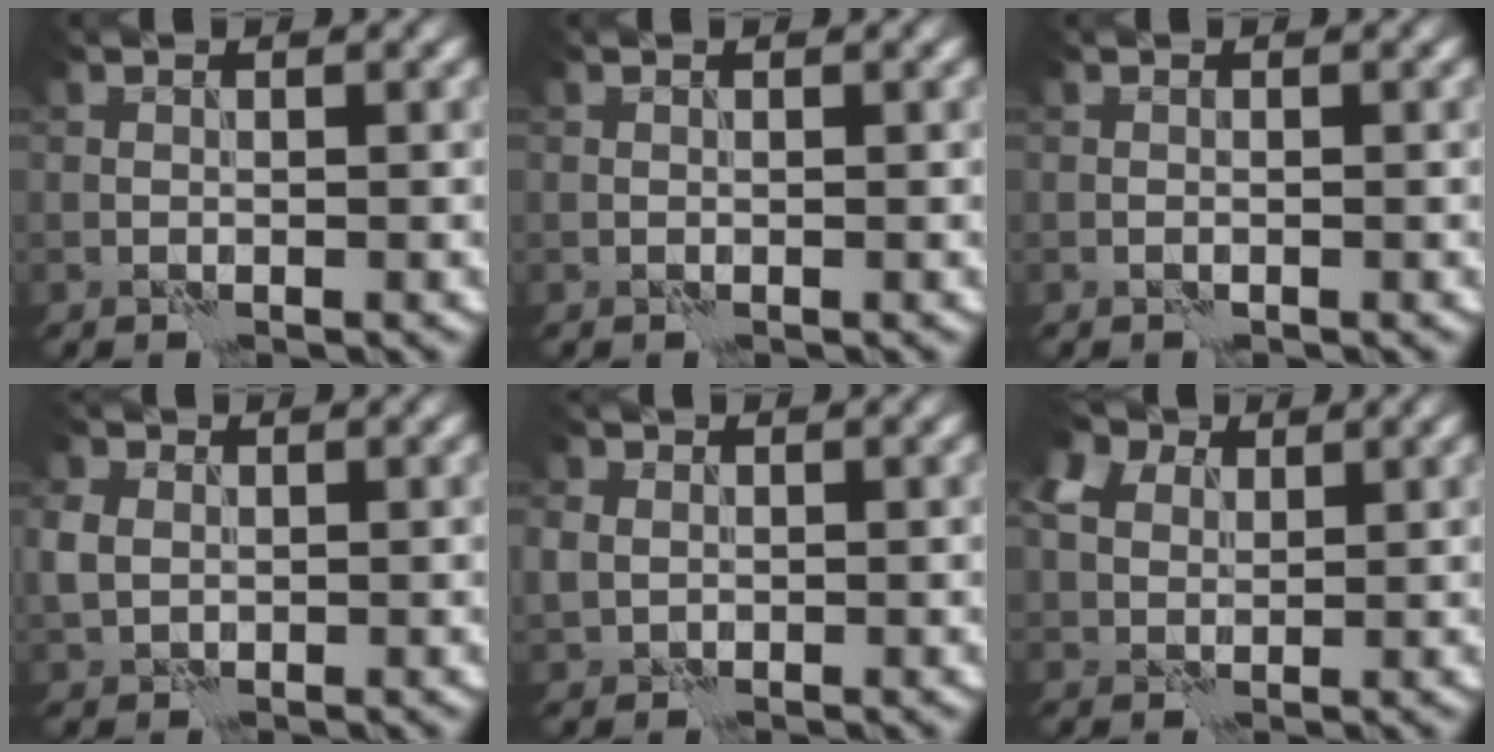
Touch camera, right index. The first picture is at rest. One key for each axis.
{"total": 0.0}
{"total": 0.0}
{"total": 2.5, "fx": 0.2, "fy": 2.1, "fz": 1.3, "tx": -0.035, "ty": 0.005, "tz": 0.000}
{"total": 2.2, "fx": 0.3, "fy": 2.0, "fz": 0.9, "tx": -0.021, "ty": 0.008, "tz": 0.005}
{"total": 6.1, "fx": 3.1, "fy": 4.0, "fz": 3.5, "tx": -0.098, "ty": 0.023, "tz": 0.047}